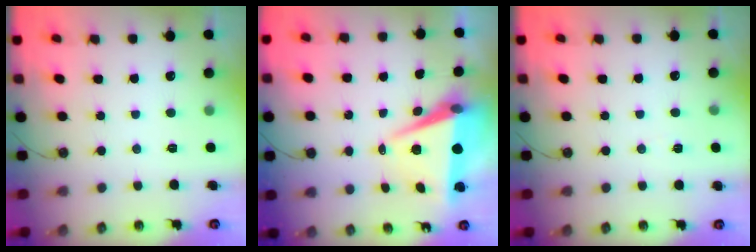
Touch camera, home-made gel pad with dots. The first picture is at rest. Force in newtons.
{"total": 7.5, "press": 6.3, "slide": 4.2}
{"total": 3.1, "press": 2.4, "slide": 2.0}